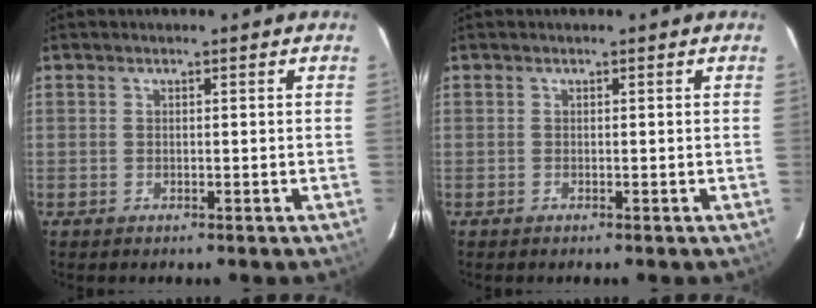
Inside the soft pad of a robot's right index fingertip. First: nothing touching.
{"total": 0.0}